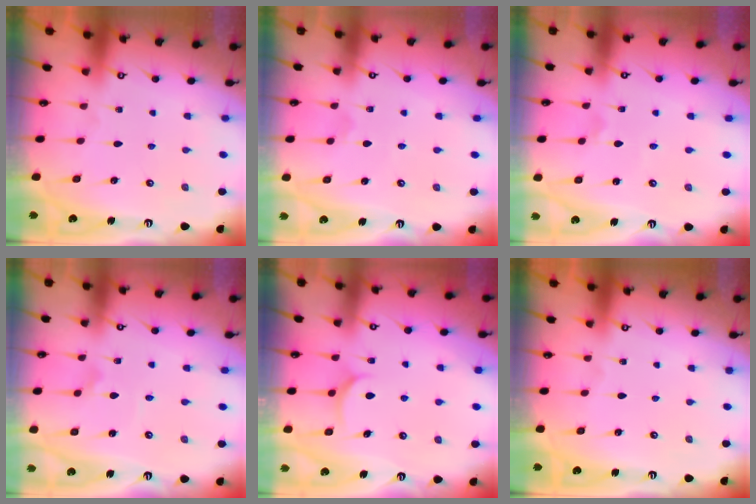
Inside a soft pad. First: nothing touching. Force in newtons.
{"total": 1.2, "press": 1.2, "slide": 0.1}
{"total": 1.6, "press": 1.5, "slide": 0.2}
{"total": 1.3, "press": 1.3, "slide": 0.2}
{"total": 6.2, "press": 6.2, "slide": 0.2}
{"total": 0.0}